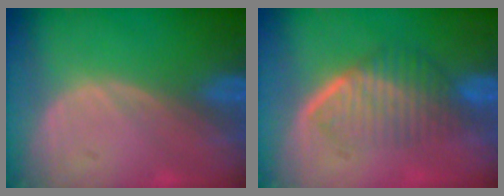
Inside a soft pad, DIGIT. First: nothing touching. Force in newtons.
{"total": 6.9, "press": 6.0, "slide": 3.4}